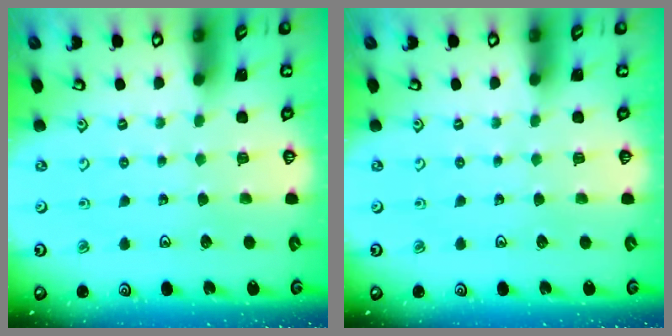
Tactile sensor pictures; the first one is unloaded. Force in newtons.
{"total": 0.0}